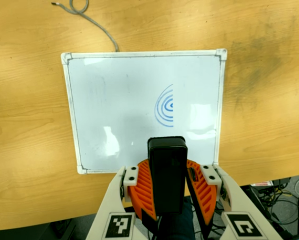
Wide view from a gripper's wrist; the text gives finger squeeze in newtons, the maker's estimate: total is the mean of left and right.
{"total": 8.0, "left": 8.2, "right": 7.8}